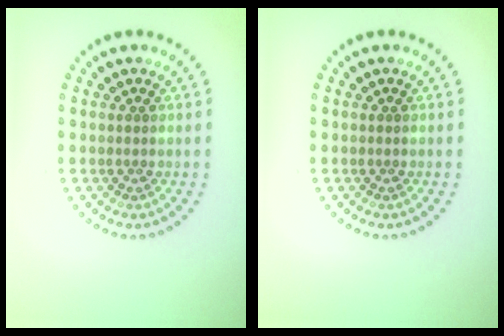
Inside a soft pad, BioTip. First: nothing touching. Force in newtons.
{"total": 0.0}